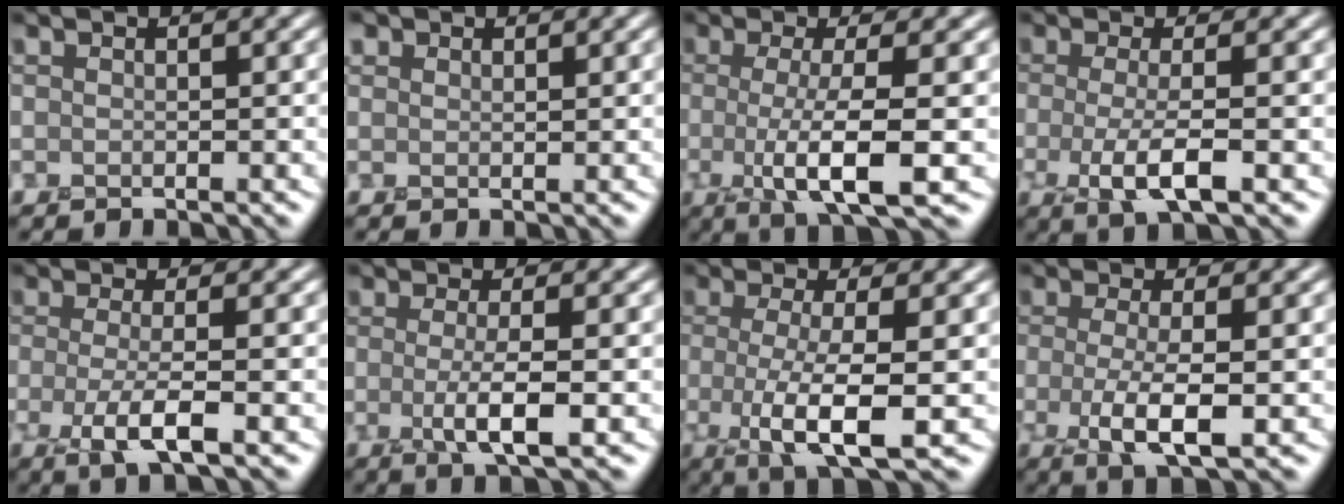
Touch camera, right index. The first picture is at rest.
{"total": 1.1, "force": [0.8, 0.7, -0.2], "torque": [0.007, 0.008, 0.010]}
{"total": 5.8, "force": [-0.6, 1.4, 5.6], "torque": [-0.101, -0.009, -0.009]}
{"total": 3.7, "force": [-0.6, 1.1, 3.5], "torque": [-0.076, -0.008, -0.014]}
{"total": 3.4, "force": [-0.8, 0.9, 3.2], "torque": [-0.068, -0.004, -0.019]}
{"total": 3.4, "force": [-0.1, 0.8, 3.3], "torque": [-0.064, -0.008, -0.003]}
{"total": 5.9, "force": [-1.0, 1.6, 5.6], "torque": [-0.110, -0.009, -0.015]}
{"total": 4.3, "force": [-0.6, 1.4, 4.0], "torque": [-0.088, -0.006, -0.012]}